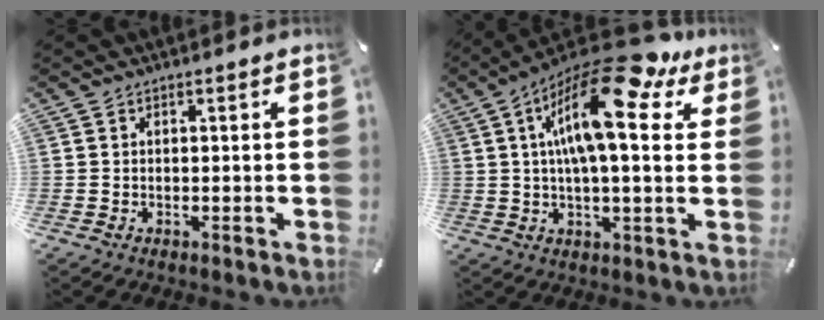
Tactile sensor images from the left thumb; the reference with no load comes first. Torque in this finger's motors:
{"motor_torque": [1.52, 1.44, 1.99, -0.78, 0.36]}